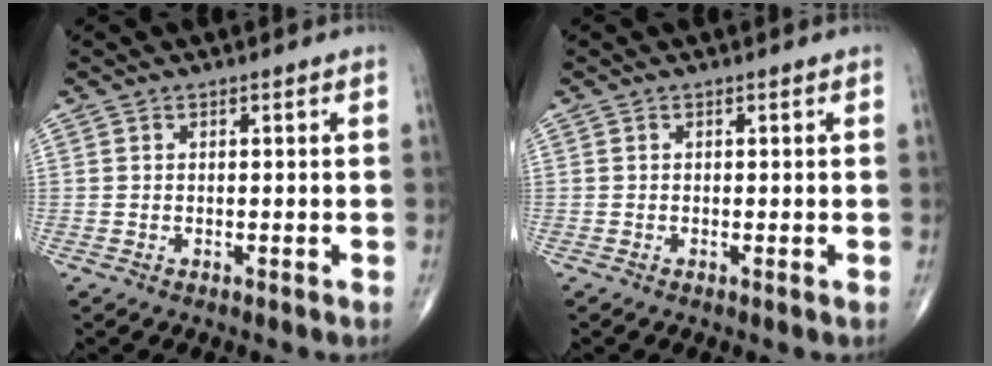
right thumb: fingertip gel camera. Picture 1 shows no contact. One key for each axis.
{"total": 0.0}